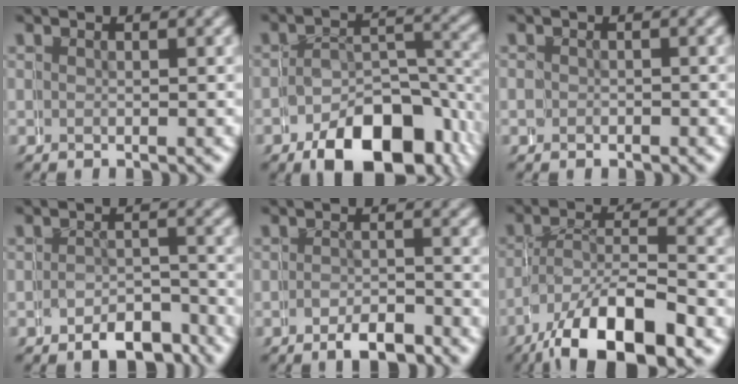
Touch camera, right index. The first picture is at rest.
{"total": 8.0, "force": [-5.2, 4.1, 4.6], "torque": [-0.059, -0.021, -0.073]}
{"total": 1.1, "force": [-0.1, 0.9, -0.6], "torque": [0.003, -0.002, -0.006]}
{"total": 4.8, "force": [-4.1, 2.2, 0.9], "torque": [0.002, -0.007, -0.069]}
{"total": 3.3, "force": [-2.8, 1.3, 1.2], "torque": [-0.005, 0.001, -0.055]}
{"total": 7.9, "force": [-4.7, 3.6, 5.2], "torque": [-0.093, -0.024, -0.060]}